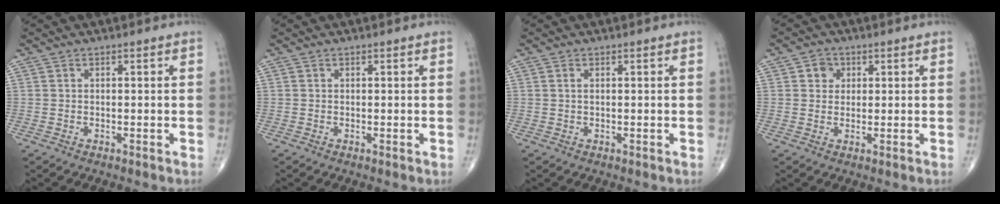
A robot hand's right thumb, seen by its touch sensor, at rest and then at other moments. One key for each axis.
{"total": 0.0}
{"total": 0.7, "fx": 0.2, "fy": 0.3, "fz": 0.6, "tx": -0.014, "ty": 0.005, "tz": 0.006}
{"total": 3.1, "fx": 1.0, "fy": 2.7, "fz": 1.1, "tx": 0.001, "ty": -0.002, "tz": 0.012}